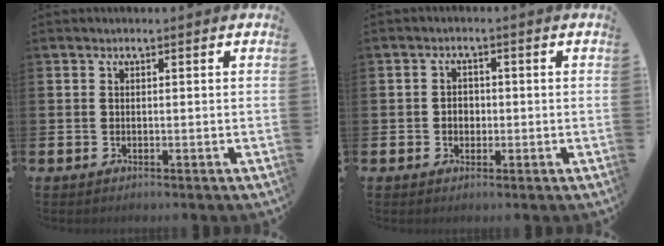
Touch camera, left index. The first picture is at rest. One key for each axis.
{"total": 2.0, "fx": -0.3, "fy": 1.8, "fz": 0.9, "tx": -0.003, "ty": 0.001, "tz": -0.013}